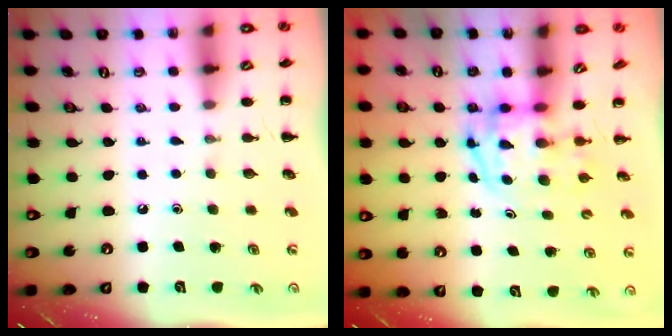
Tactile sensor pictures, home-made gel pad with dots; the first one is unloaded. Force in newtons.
{"total": 3.7, "press": 3.6, "slide": 0.6}